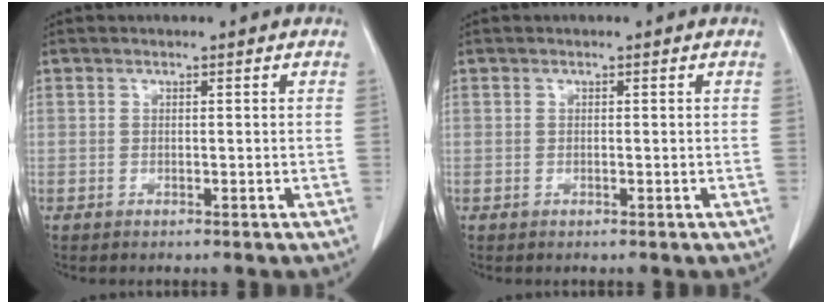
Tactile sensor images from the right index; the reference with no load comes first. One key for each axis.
{"total": 0.0}